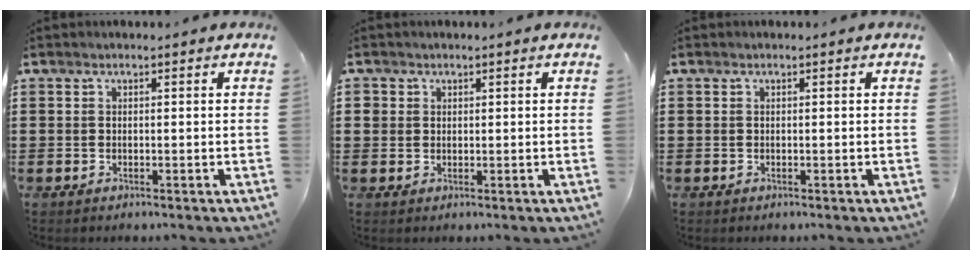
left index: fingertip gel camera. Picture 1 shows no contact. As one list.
[{"total": 1.4, "force": [0.5, 1.3, 0.1], "torque": [-0.006, 0.006, 0.010]}, {"total": 0.0}]